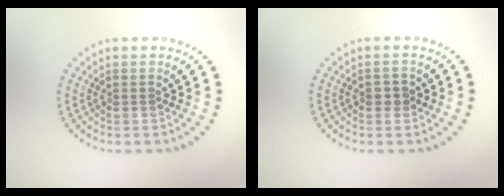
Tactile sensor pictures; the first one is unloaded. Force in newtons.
{"total": 1.3, "press": 1.3, "slide": 0.0}